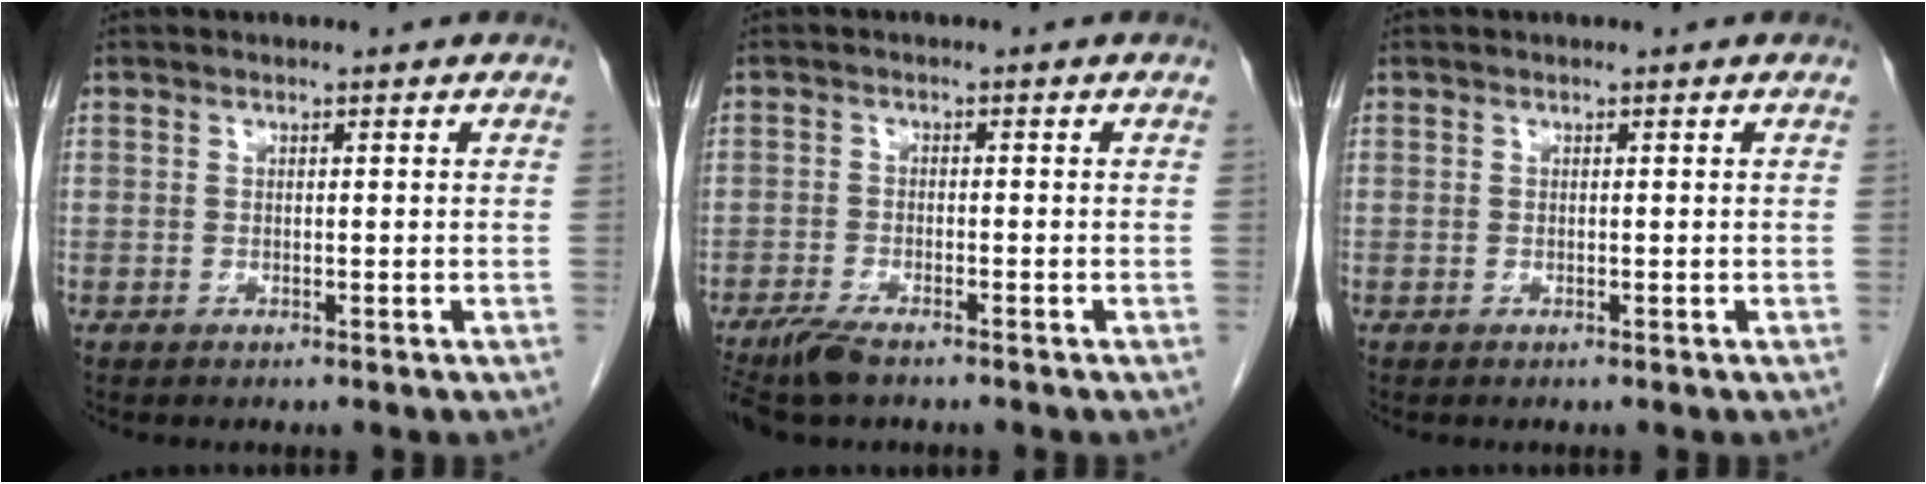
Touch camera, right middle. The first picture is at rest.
{"total": 5.1, "force": [-4.0, 1.0, 3.0], "torque": [-0.058, -0.012, -0.073]}
{"total": 0.0}